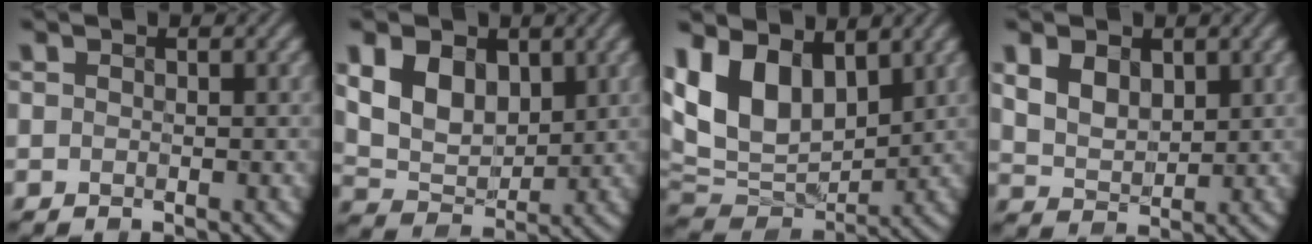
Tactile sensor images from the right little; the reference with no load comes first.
{"total": 5.4, "force": [1.6, 3.7, 3.5], "torque": [-0.075, -0.008, 0.027]}
{"total": 10.9, "force": [3.9, 6.7, 7.6], "torque": [-0.163, 0.000, 0.069]}
{"total": 3.1, "force": [1.0, 2.1, 2.0], "torque": [-0.053, -0.005, 0.024]}